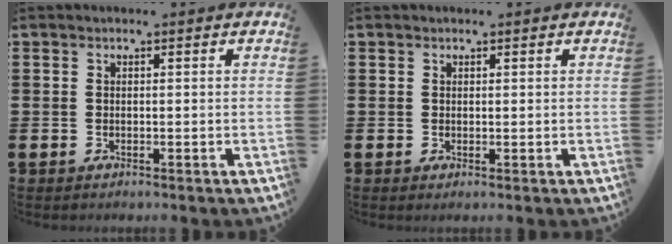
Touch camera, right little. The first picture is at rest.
{"total": 0.0}